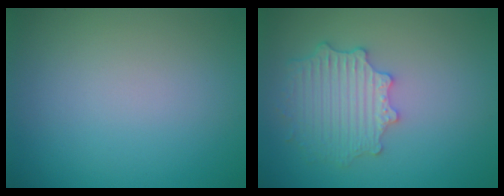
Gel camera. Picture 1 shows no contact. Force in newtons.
{"total": 4.2, "press": 3.5, "slide": 2.3}